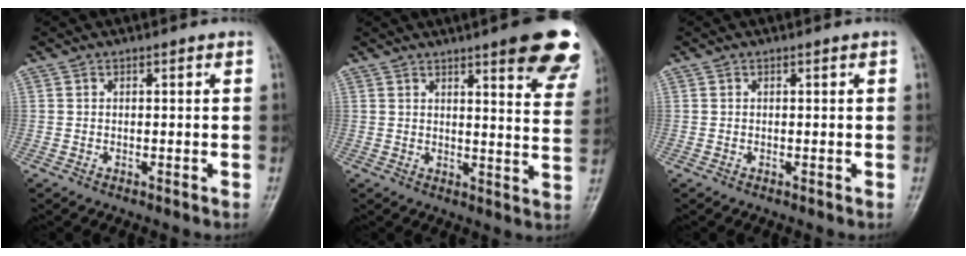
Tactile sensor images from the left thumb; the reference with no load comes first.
{"total": 14.7, "force": [9.2, 3.1, 11.0], "torque": [-0.099, -0.045, 0.102]}
{"total": 0.0}